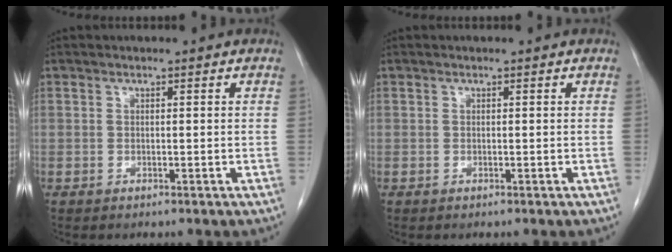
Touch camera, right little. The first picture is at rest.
{"total": 0.0}